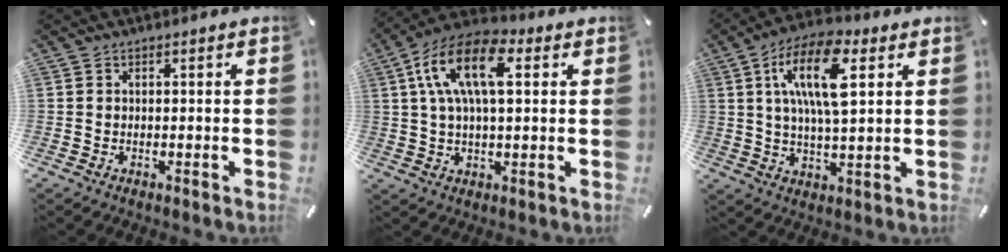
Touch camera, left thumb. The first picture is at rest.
{"total": 13.8, "force": [4.2, 6.9, 11.2], "torque": [-0.235, 0.005, 0.071]}
{"total": 14.2, "force": [5.1, 5.5, 12.1], "torque": [-0.234, 0.003, 0.086]}